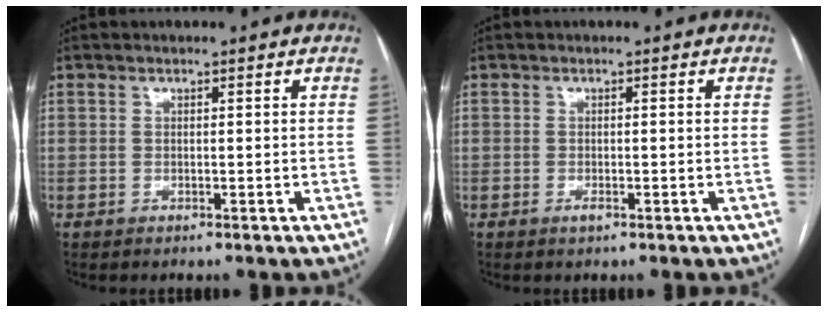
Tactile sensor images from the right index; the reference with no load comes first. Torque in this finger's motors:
{"motor_torque": [-0.09, 0.01, -0.01, -0.01]}